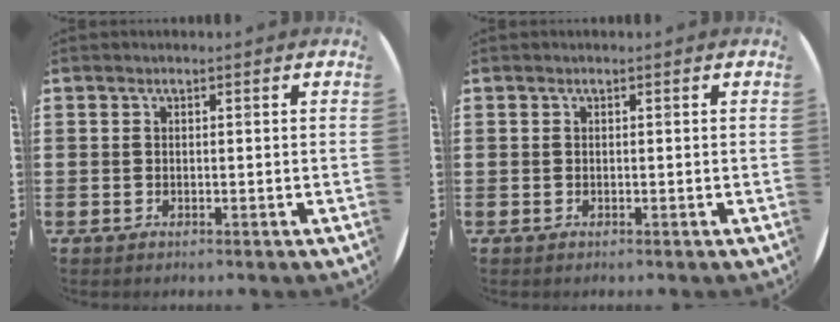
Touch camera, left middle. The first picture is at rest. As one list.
[{"total": 0.0}]